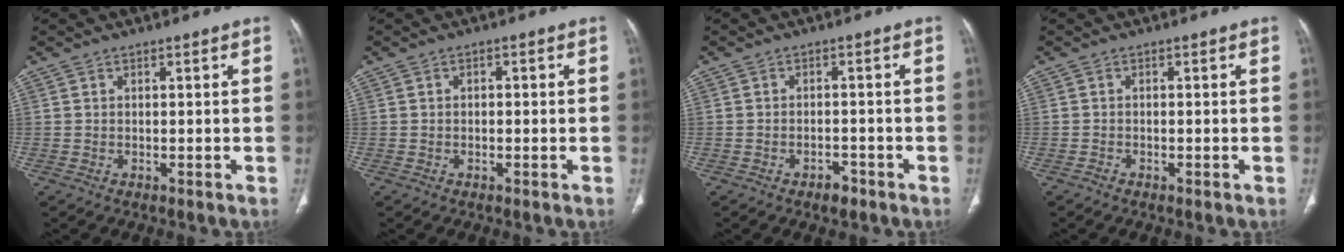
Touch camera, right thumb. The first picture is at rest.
{"total": 1.0, "force": [-0.1, 0.7, 0.6], "torque": [-0.004, 0.004, -0.005]}
{"total": 2.8, "force": [-1.9, 1.4, 1.4], "torque": [-0.019, 0.011, -0.026]}
{"total": 0.7, "force": [-0.5, 0.2, 0.5], "torque": [-0.010, 0.000, -0.011]}